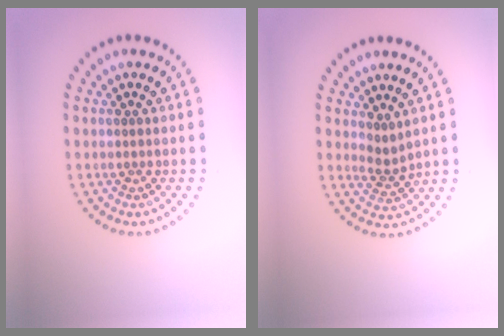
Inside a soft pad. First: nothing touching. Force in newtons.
{"total": 2.0, "press": 1.3, "slide": 1.5}